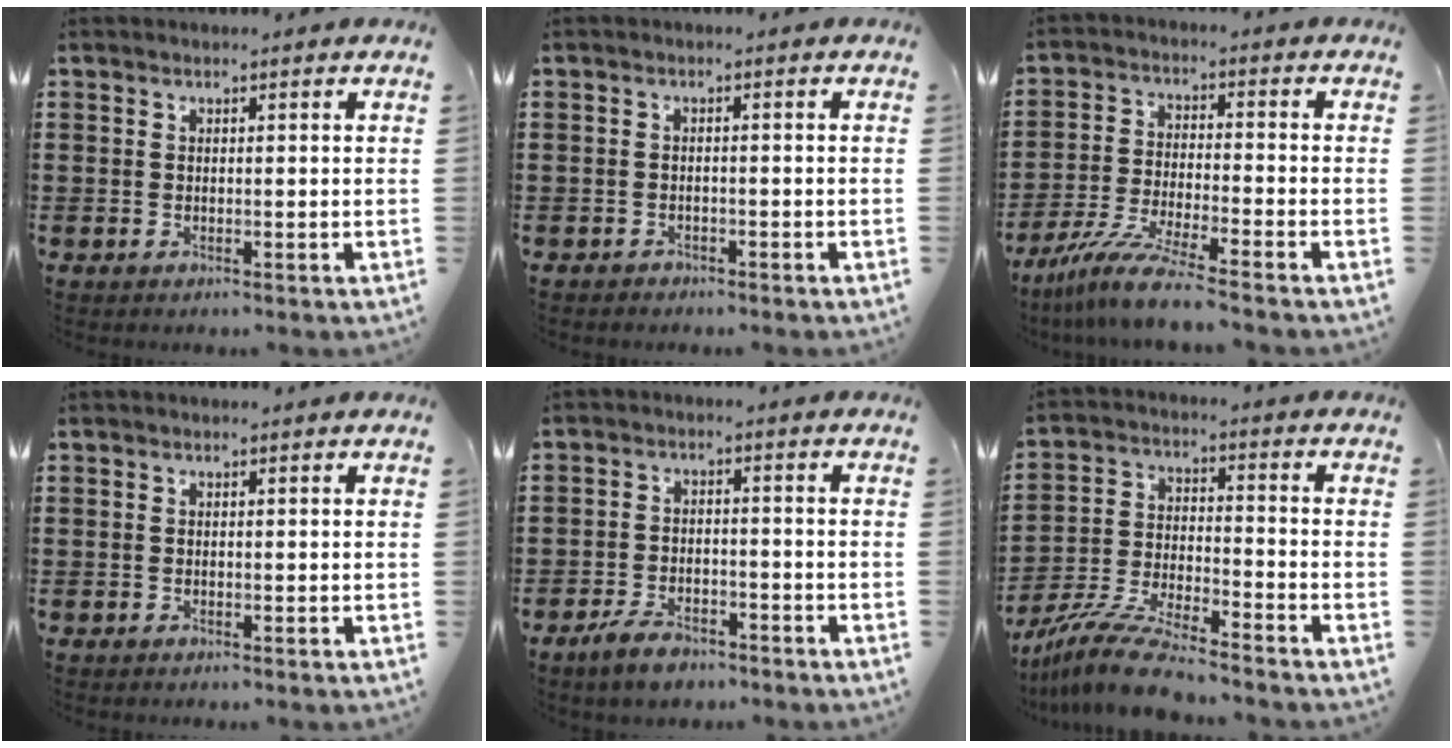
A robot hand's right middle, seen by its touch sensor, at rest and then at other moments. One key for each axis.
{"total": 1.1, "fx": -1.0, "fy": 0.5, "fz": -0.1, "tx": -0.001, "ty": 0.002, "tz": -0.023}
{"total": 8.2, "fx": -7.1, "fy": -0.1, "fz": 4.0, "tx": -0.090, "ty": -0.013, "tz": -0.140}
{"total": 0.0}
{"total": 4.0, "fx": -3.3, "fy": 1.7, "fz": 1.5, "tx": -0.039, "ty": 0.005, "tz": -0.068}
{"total": 9.7, "fx": -8.9, "fy": 0.9, "fz": 3.9, "tx": -0.081, "ty": 0.011, "tz": -0.175}